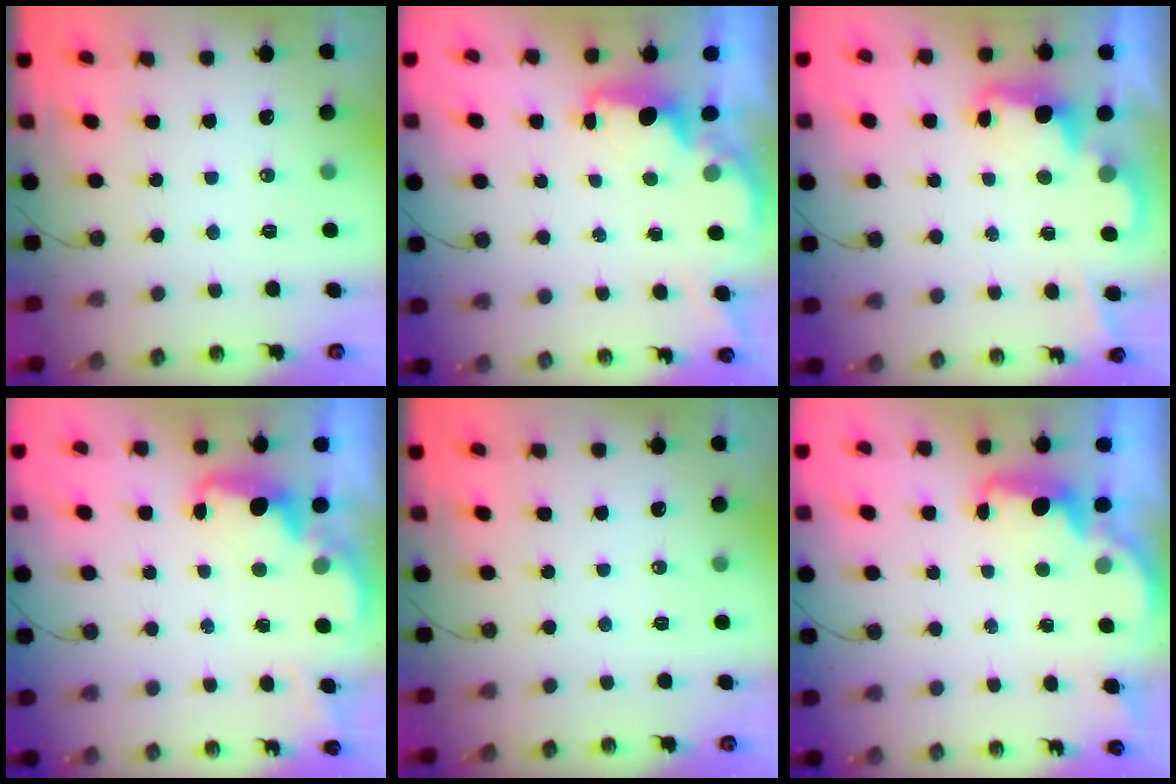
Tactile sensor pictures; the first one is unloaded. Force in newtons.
{"total": 2.0, "press": 1.9, "slide": 0.7}
{"total": 2.3, "press": 2.3, "slide": 0.5}
{"total": 2.1, "press": 2.1, "slide": 0.6}
{"total": 0.0}
{"total": 2.0, "press": 1.9, "slide": 0.7}